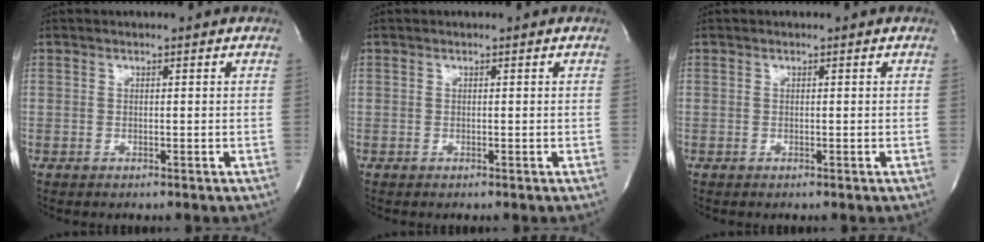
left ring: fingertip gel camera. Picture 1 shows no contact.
{"total": 0.0}
{"total": 0.0}